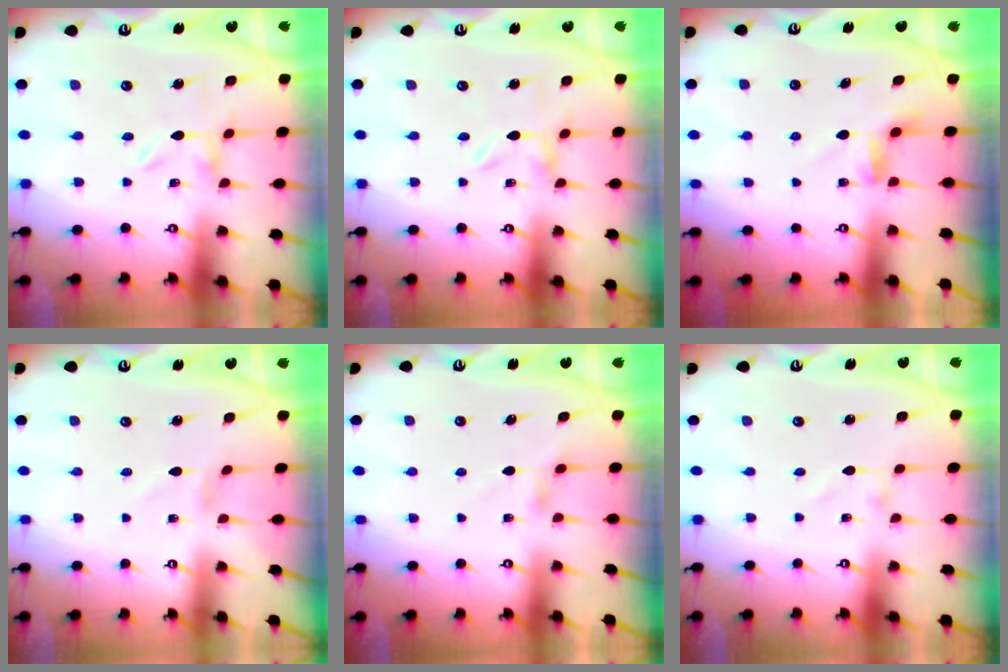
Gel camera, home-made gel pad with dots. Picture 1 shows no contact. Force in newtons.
{"total": 0.0}
{"total": 3.7, "press": 3.7, "slide": 0.4}
{"total": 0.7, "press": 0.7, "slide": 0.2}
{"total": 2.6, "press": 2.5, "slide": 0.6}
{"total": 1.3, "press": 1.3, "slide": 0.0}